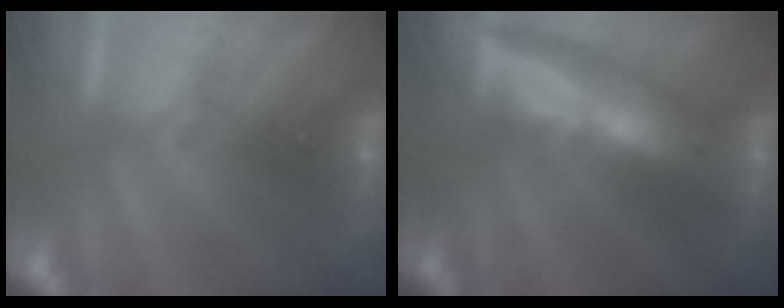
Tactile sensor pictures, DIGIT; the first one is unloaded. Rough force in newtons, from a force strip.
{"total": 6.8}